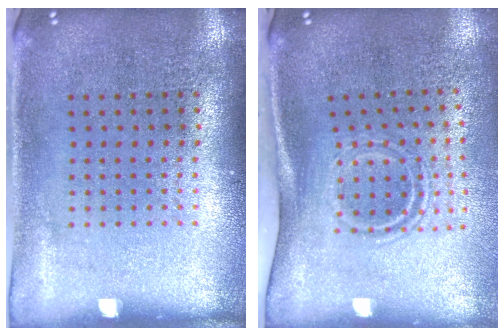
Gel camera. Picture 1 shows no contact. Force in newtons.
{"total": 1.9, "press": 1.1, "slide": 1.5}